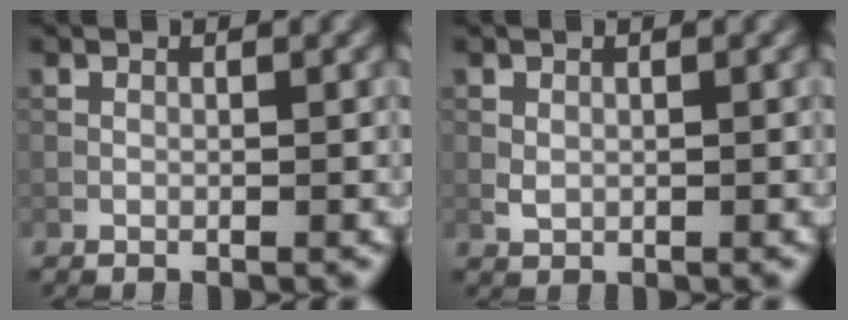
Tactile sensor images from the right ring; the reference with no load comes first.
{"total": 0.9, "force": [0.1, 0.8, 0.5], "torque": [-0.012, -0.001, 0.003]}